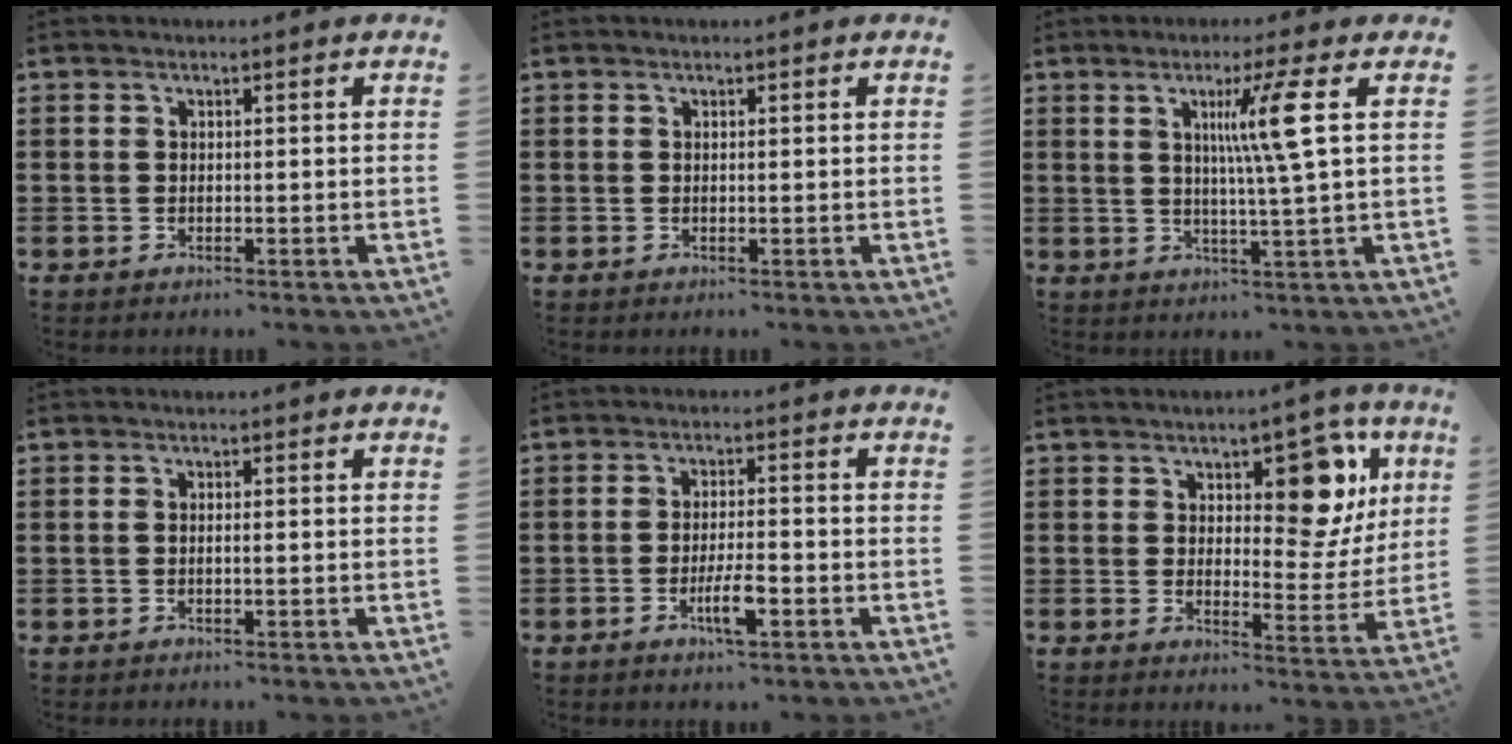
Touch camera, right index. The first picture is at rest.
{"total": 0.0}
{"total": 7.6, "force": [2.2, -1.0, 7.2], "torque": [-0.135, -0.007, 0.024]}
{"total": 0.5, "force": [-0.1, 0.0, 0.5], "torque": [-0.010, -0.005, -0.001]}
{"total": 4.9, "force": [-2.1, 1.0, 4.3], "torque": [-0.082, -0.005, -0.037]}
{"total": 10.4, "force": [5.4, 4.9, 7.3], "torque": [-0.093, -0.022, 0.086]}